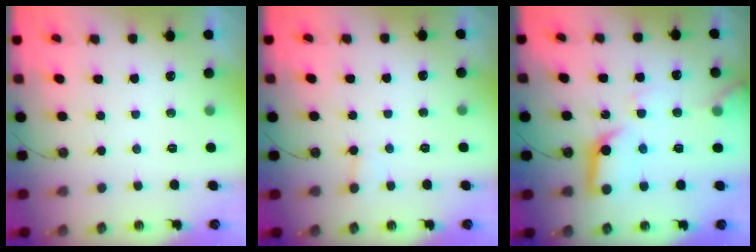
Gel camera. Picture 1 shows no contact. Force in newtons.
{"total": 3.4, "press": 3.4, "slide": 0.3}
{"total": 12.4, "press": 12.4, "slide": 1.2}